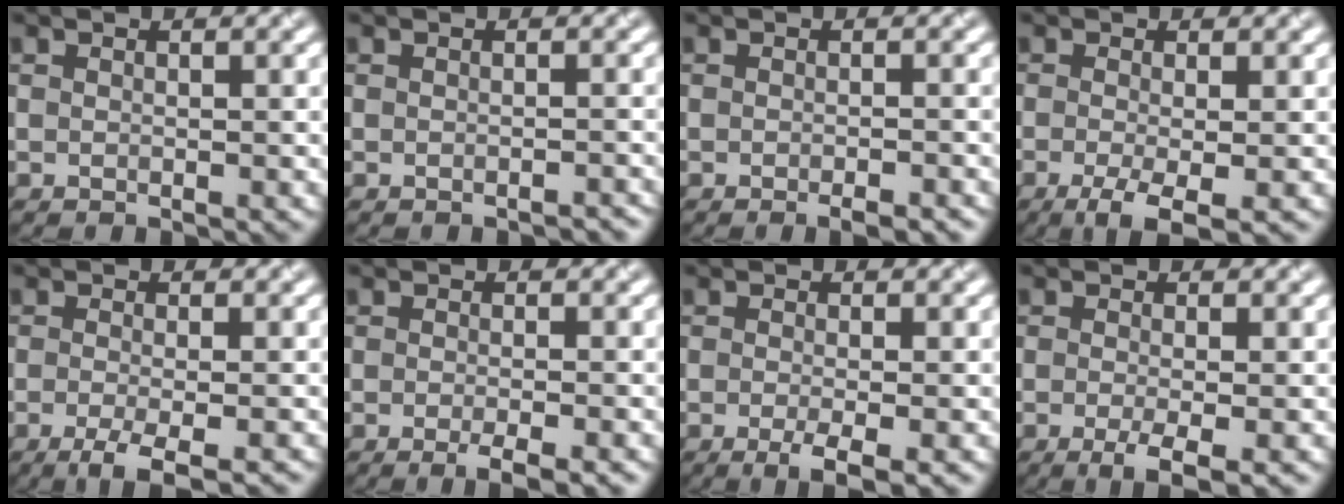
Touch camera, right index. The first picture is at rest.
{"total": 0.9, "force": [-0.9, 0.1, 0.2], "torque": [0.002, 0.003, -0.012]}
{"total": 1.7, "force": [-1.1, 0.3, 1.2], "torque": [-0.013, -0.003, -0.015]}
{"total": 3.6, "force": [-1.4, 0.8, 3.2], "torque": [-0.061, -0.006, -0.029]}
{"total": 3.4, "force": [-1.7, 0.7, 2.8], "torque": [-0.048, -0.006, -0.038]}
{"total": 2.7, "force": [-1.3, 0.5, 2.3], "torque": [-0.031, -0.004, -0.024]}
{"total": 3.0, "force": [-1.2, 0.7, 2.7], "torque": [-0.048, -0.009, -0.023]}
{"total": 3.3, "force": [-1.2, 0.7, 3.0], "torque": [-0.053, -0.010, -0.023]}